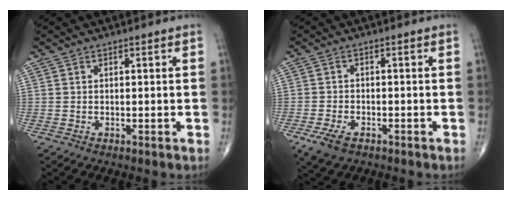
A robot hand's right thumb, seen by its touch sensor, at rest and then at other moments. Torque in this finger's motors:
{"motor_torque": [2.04, 1.88, 0.17, -0.42, 0.08]}